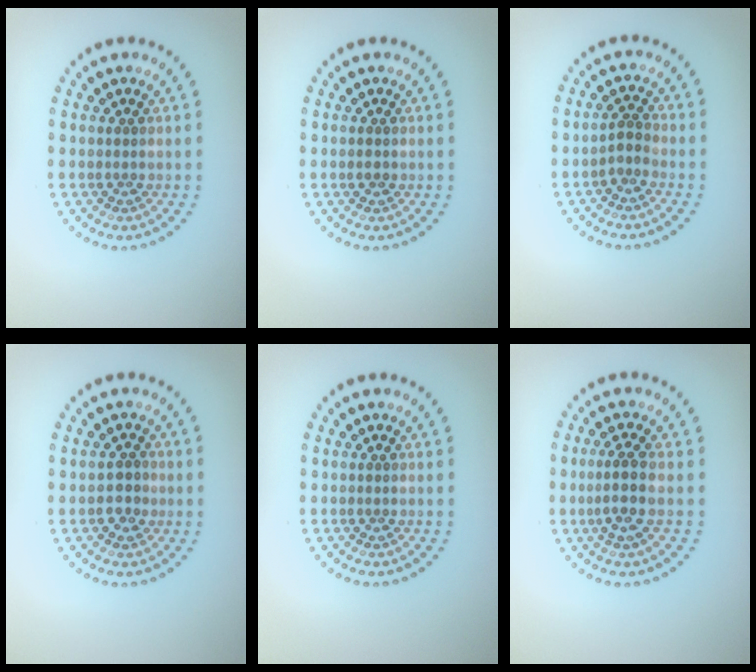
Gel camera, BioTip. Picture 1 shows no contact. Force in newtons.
{"total": 1.0, "press": 1.0, "slide": 0.2}
{"total": 1.1, "press": 0.8, "slide": 0.8}
{"total": 1.8, "press": 1.8, "slide": 0.2}
{"total": 0.0}
{"total": 2.4, "press": 1.9, "slide": 1.4}